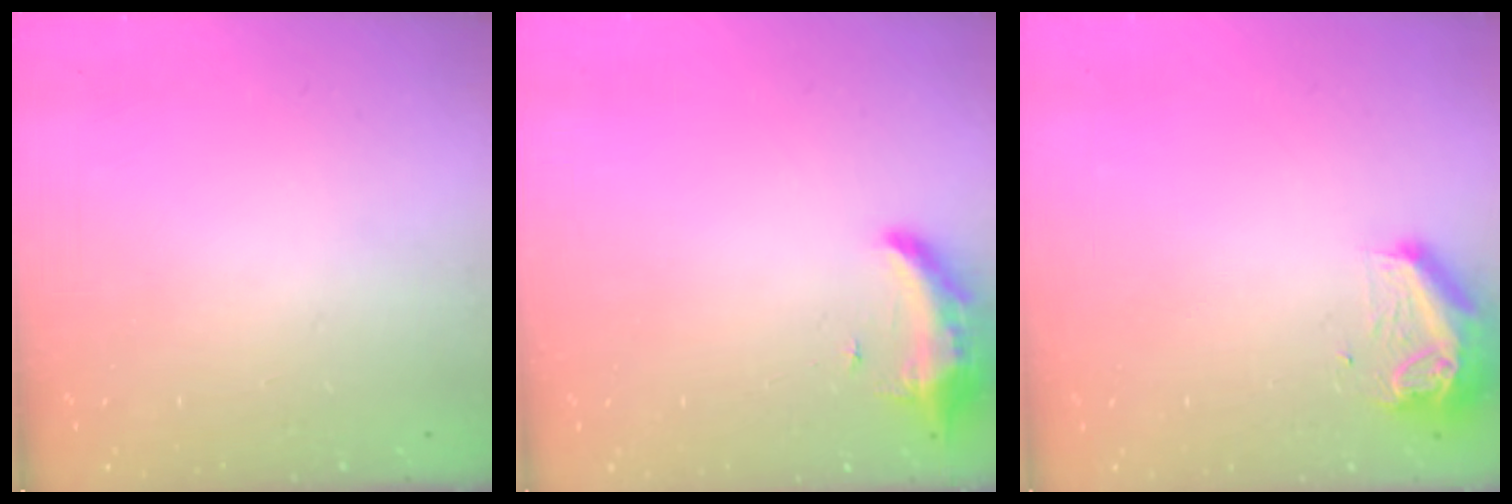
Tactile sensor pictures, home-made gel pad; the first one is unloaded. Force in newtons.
{"total": 8.2, "press": 8.1, "slide": 1.6}
{"total": 9.6, "press": 9.5, "slide": 0.6}